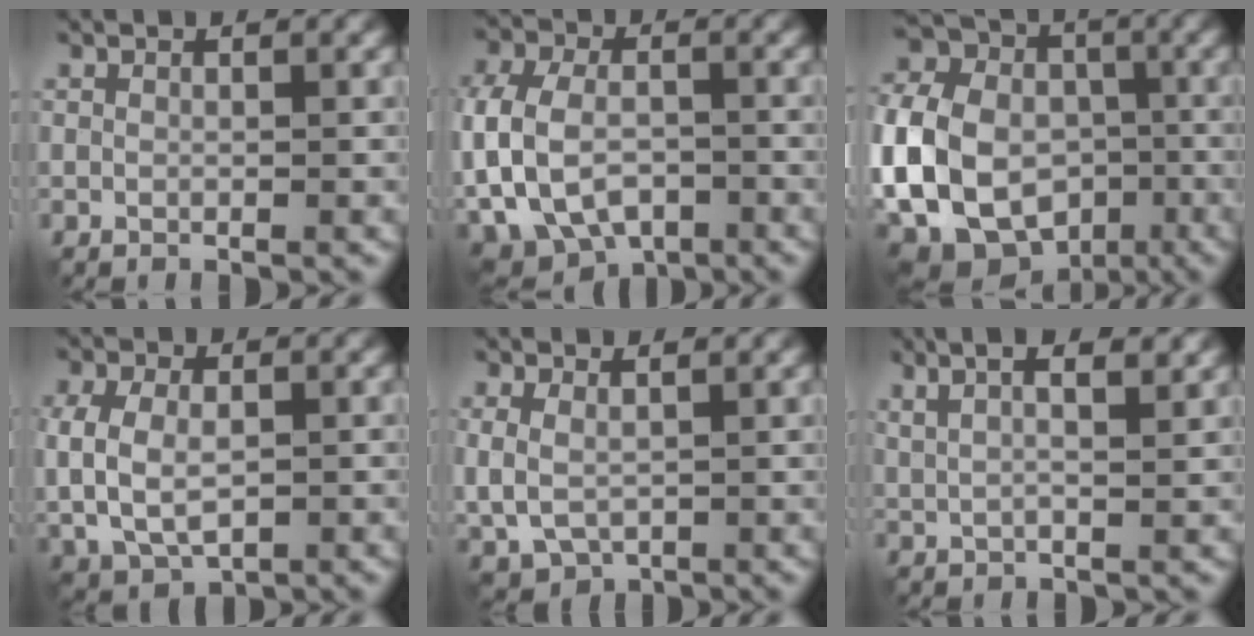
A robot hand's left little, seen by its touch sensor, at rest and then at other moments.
{"total": 12.2, "force": [-4.0, 8.4, 7.8], "torque": [-0.165, -0.004, -0.064]}
{"total": 16.2, "force": [-4.4, 12.7, 9.1], "torque": [-0.196, -0.007, -0.097]}
{"total": 6.8, "force": [-0.9, 4.7, 4.9], "torque": [-0.120, -0.010, 0.001]}
{"total": 3.8, "force": [0.8, 2.3, 2.8], "torque": [-0.064, -0.005, 0.017]}
{"total": 7.3, "force": [4.2, 2.9, 5.2], "torque": [-0.073, 0.032, 0.046]}